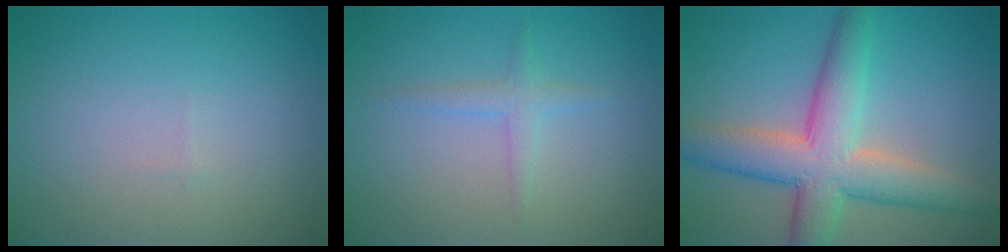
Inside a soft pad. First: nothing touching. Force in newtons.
{"total": 1.5, "press": 1.5, "slide": 0.1}
{"total": 8.0, "press": 8.0, "slide": 0.3}